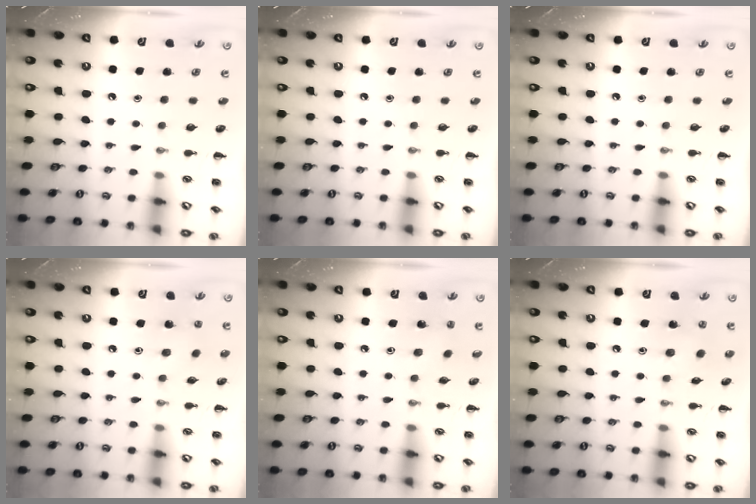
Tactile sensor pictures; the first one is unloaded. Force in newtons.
{"total": 0.0}
{"total": 0.0}
{"total": 7.1, "press": 7.0, "slide": 1.2}
{"total": 2.0, "press": 1.8, "slide": 0.7}
{"total": 4.4, "press": 4.2, "slide": 1.0}